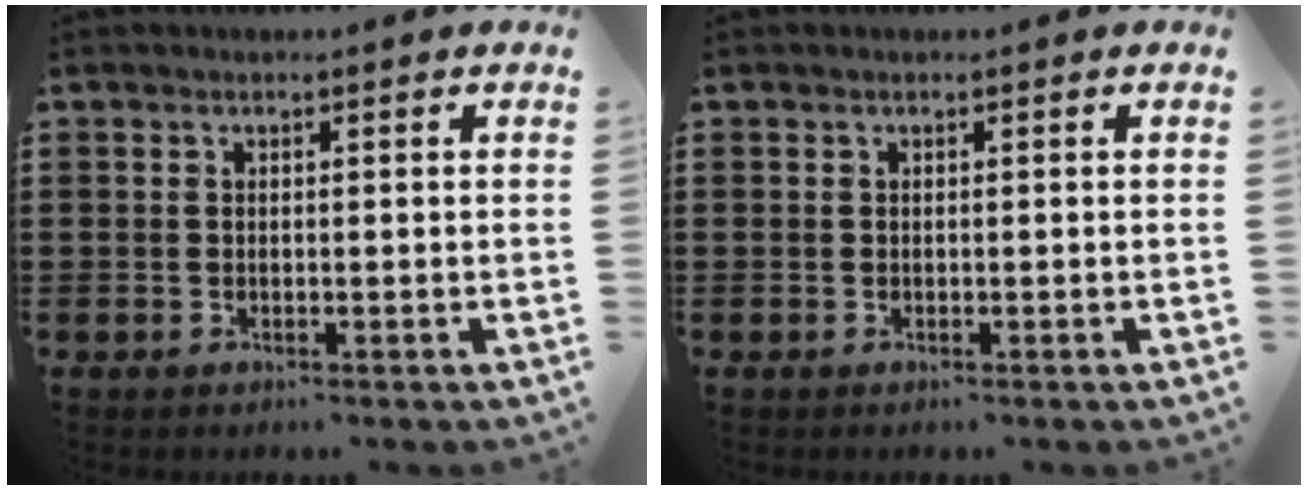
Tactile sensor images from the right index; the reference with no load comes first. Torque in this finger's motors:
{"motor_torque": [-0.01, 0.01, 0.00, 0.00]}